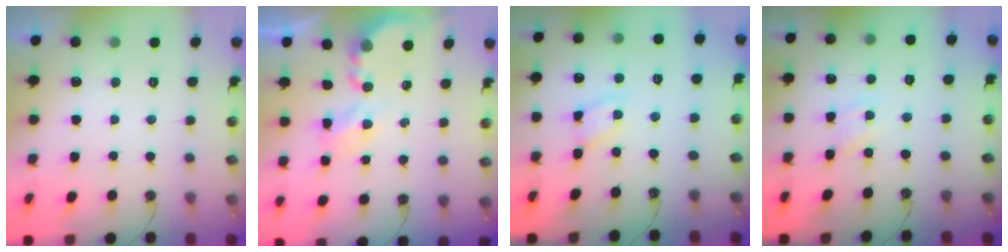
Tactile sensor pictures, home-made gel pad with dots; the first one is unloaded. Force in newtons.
{"total": 4.0, "press": 4.0, "slide": 0.1}
{"total": 3.6, "press": 3.6, "slide": 0.1}
{"total": 1.7, "press": 1.6, "slide": 0.2}